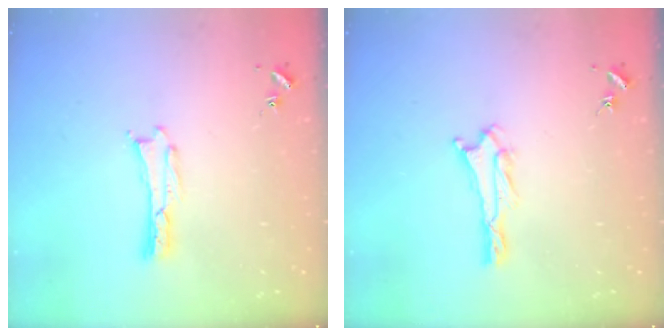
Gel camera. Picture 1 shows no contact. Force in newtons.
{"total": 0.7, "press": 0.7, "slide": 0.1}